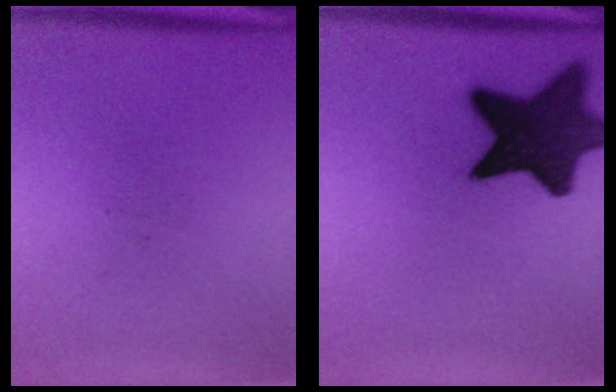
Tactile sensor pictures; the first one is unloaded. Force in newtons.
{"total": 15.2}